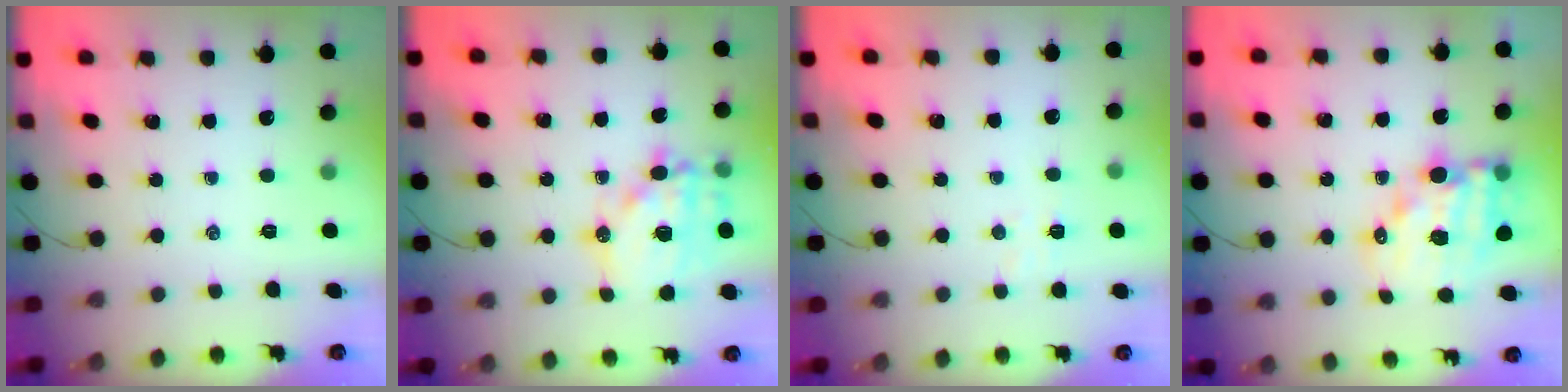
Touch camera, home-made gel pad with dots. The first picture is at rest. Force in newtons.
{"total": 15.9, "press": 15.7, "slide": 2.3}
{"total": 3.5, "press": 3.4, "slide": 0.8}
{"total": 13.5, "press": 13.1, "slide": 3.3}